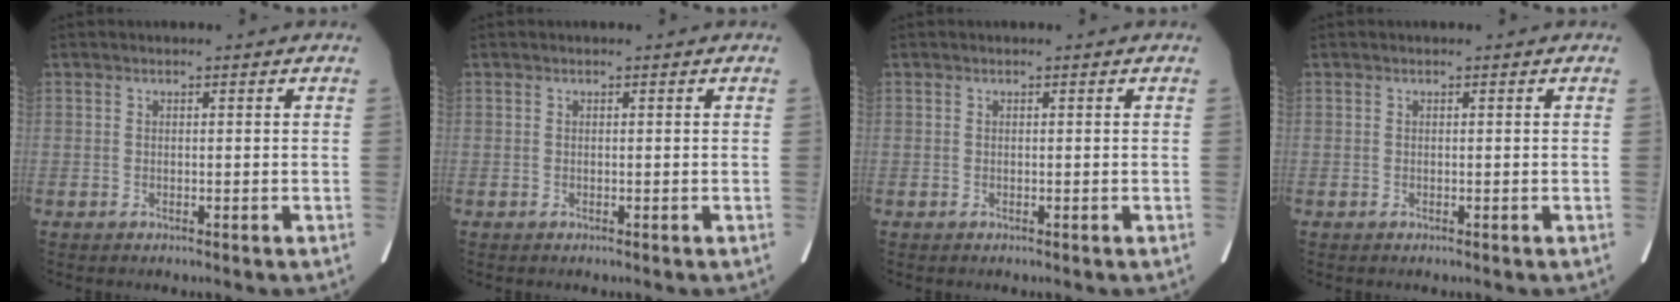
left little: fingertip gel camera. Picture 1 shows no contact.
{"total": 0.0}
{"total": 0.0}
{"total": 0.0}